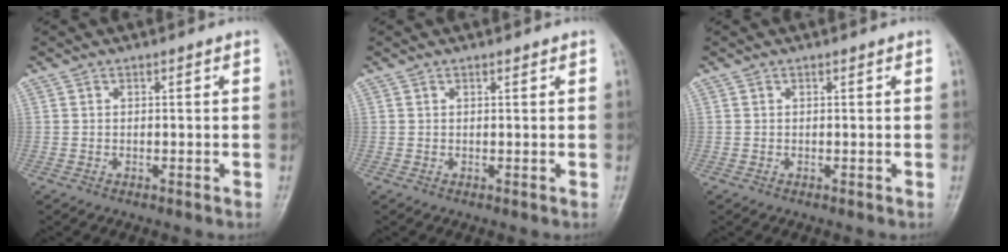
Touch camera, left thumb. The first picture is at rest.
{"total": 0.5, "force": [0.4, 0.2, 0.2], "torque": [-0.008, -0.004, 0.006]}
{"total": 0.0}